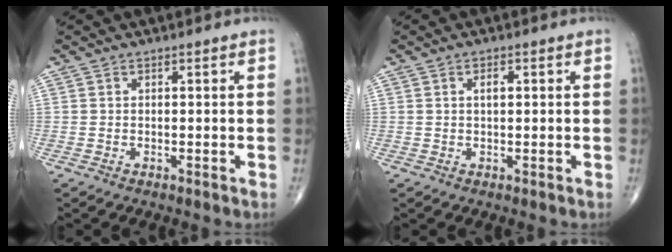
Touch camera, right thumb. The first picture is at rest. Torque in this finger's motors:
{"motor_torque": [0.10, 0.91, 0.39, 0.03, -0.01]}